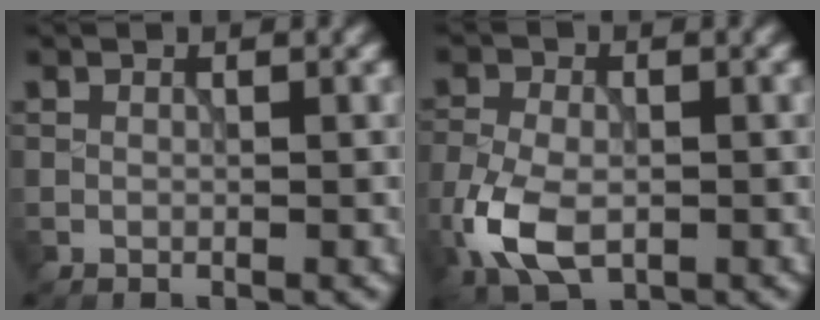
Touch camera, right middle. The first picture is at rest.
{"total": 6.1, "force": [-2.2, 3.6, 4.5], "torque": [-0.105, -0.011, -0.047]}